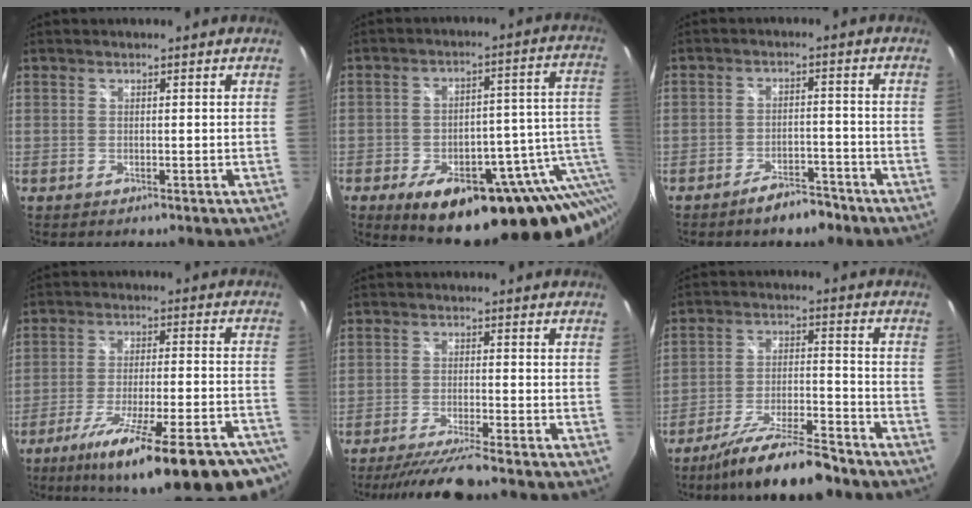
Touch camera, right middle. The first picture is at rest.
{"total": 25.0, "force": [-9.1, 10.7, 20.7], "torque": [-0.275, -0.004, -0.106]}
{"total": 5.9, "force": [-4.7, 2.1, 2.8], "torque": [-0.055, 0.011, -0.064]}
{"total": 26.7, "force": [-20.3, 4.5, 16.8], "torque": [-0.260, -0.059, -0.282]}
{"total": 8.9, "force": [-7.9, -0.9, 4.1], "torque": [-0.091, -0.017, -0.133]}
{"total": 14.6, "force": [-12.3, 1.8, 7.6], "torque": [-0.149, -0.017, -0.202]}